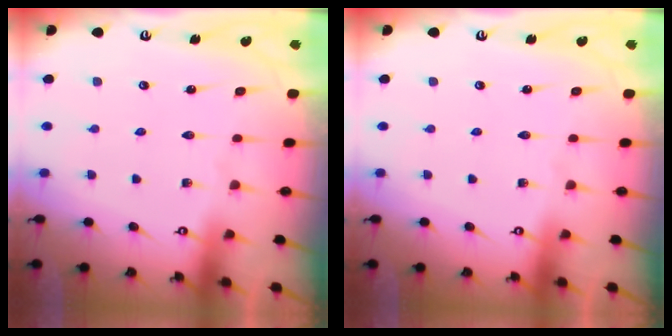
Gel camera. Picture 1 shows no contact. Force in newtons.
{"total": 0.0}